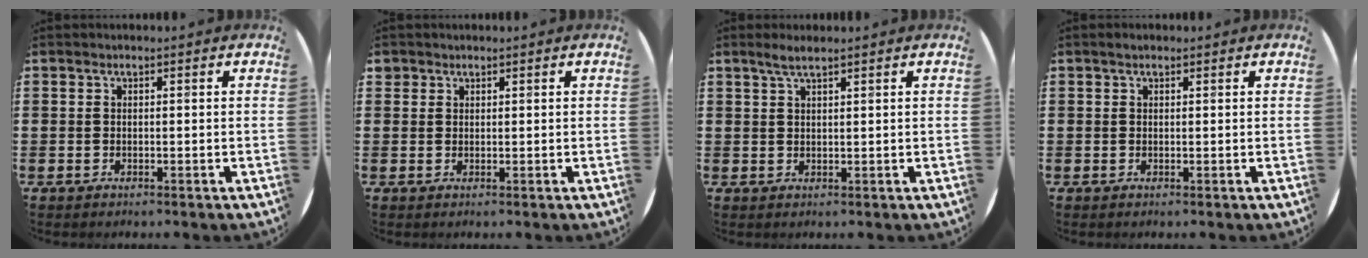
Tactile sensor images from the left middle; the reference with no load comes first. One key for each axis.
{"total": 1.1, "fx": 0.9, "fy": 0.5, "fz": 0.0, "tx": -0.001, "ty": 0.002, "tz": 0.019}
{"total": 2.2, "fx": 1.7, "fy": 0.1, "fz": 1.4, "tx": -0.029, "ty": 0.003, "tz": 0.031}
{"total": 0.7, "fx": 0.4, "fy": 0.3, "fz": 0.4, "tx": -0.009, "ty": 0.004, "tz": 0.008}